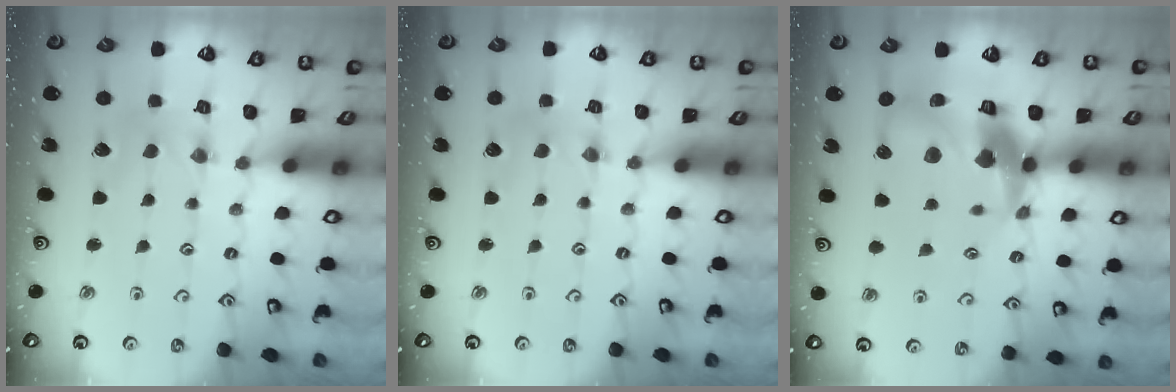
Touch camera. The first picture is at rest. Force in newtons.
{"total": 1.5, "press": 1.5, "slide": 0.1}
{"total": 18.4, "press": 18.2, "slide": 2.4}